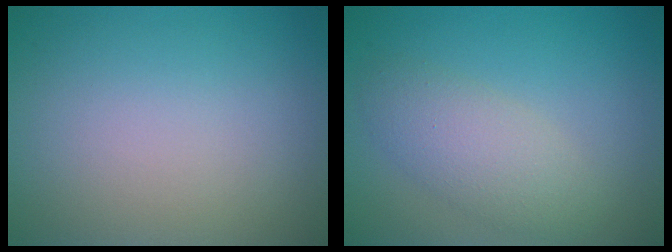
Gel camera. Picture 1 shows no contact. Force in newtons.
{"total": 3.5, "press": 3.5, "slide": 0.0}